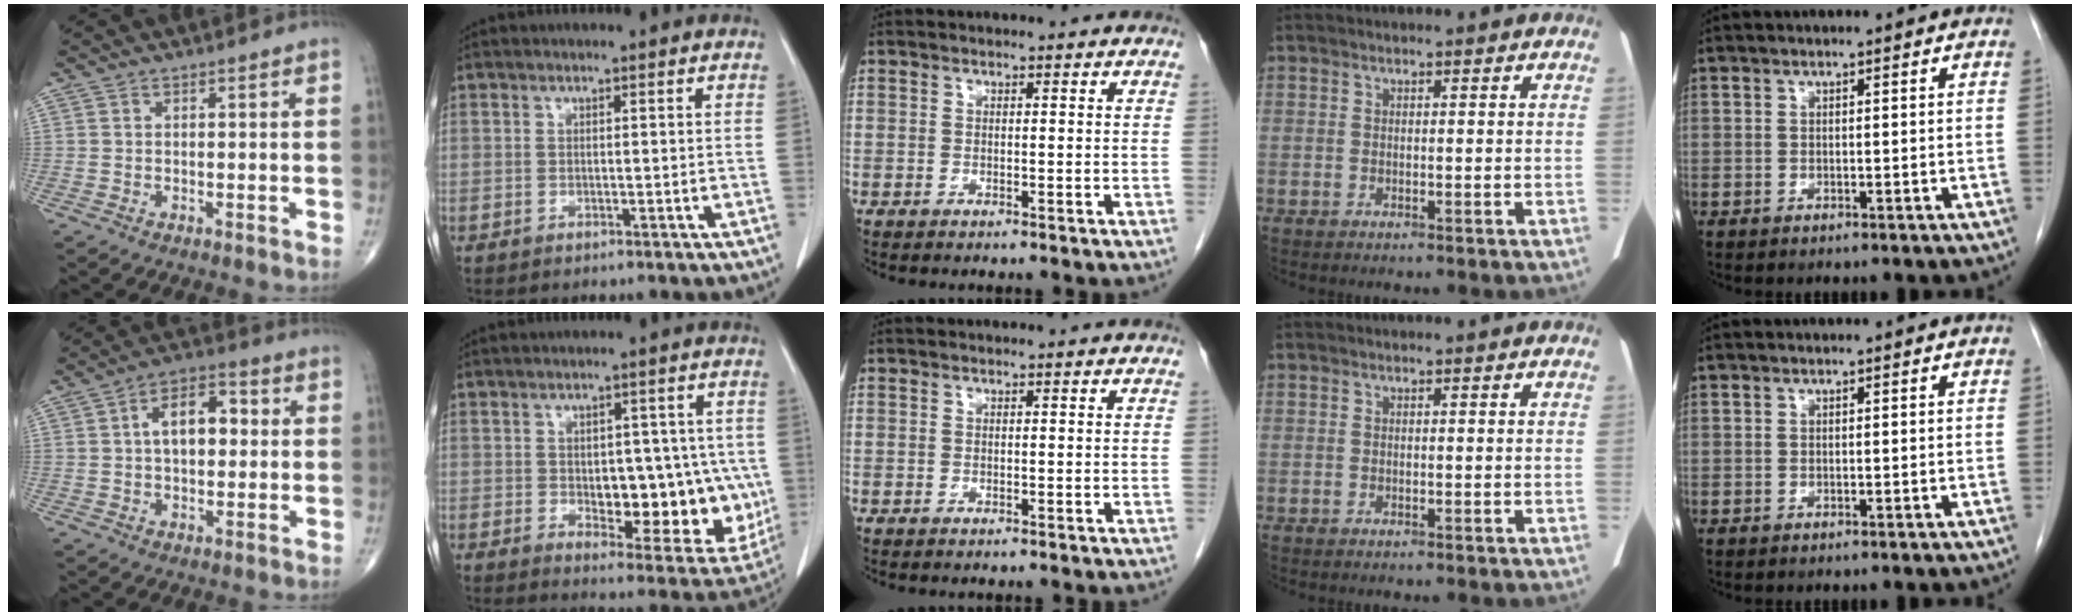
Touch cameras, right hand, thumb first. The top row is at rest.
{"thumb": {"total": 8.9, "force": [1.0, 5.1, 7.2], "torque": [-0.103, 0.018, 0.010]}, "index": {"total": 14.5, "force": [-1.4, 6.9, 12.6], "torque": [-0.157, 0.007, 0.003]}}